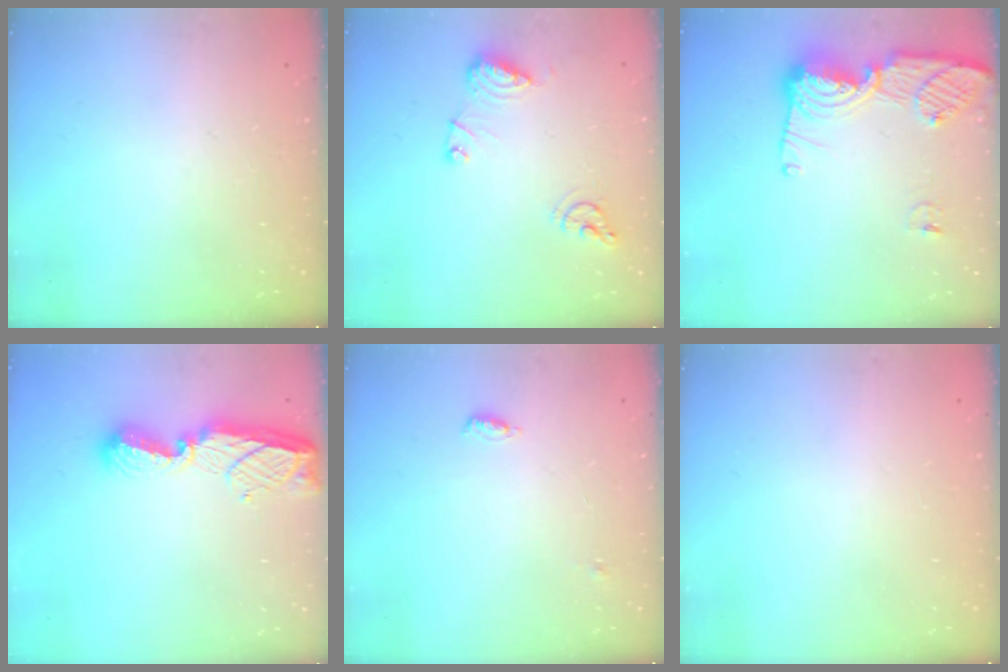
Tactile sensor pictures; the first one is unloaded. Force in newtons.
{"total": 10.5, "press": 10.4, "slide": 1.1}
{"total": 14.0, "press": 13.9, "slide": 1.4}
{"total": 13.5, "press": 13.5, "slide": 0.9}
{"total": 4.5, "press": 4.3, "slide": 1.2}
{"total": 0.8, "press": 0.8, "slide": 0.1}